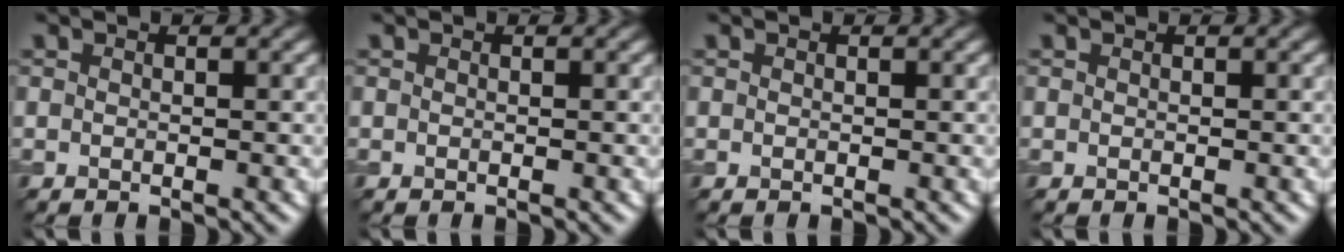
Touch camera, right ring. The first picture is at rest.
{"total": 0.0}
{"total": 0.0}
{"total": 0.0}